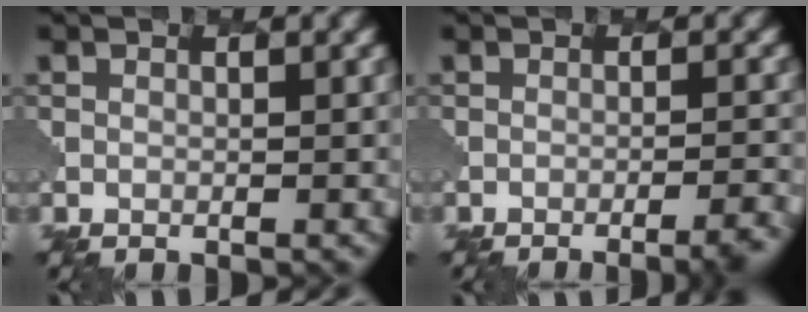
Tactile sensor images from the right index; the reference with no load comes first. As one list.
[{"total": 4.0, "force": [-2.9, 1.0, 2.6], "torque": [-0.020, 0.010, -0.041]}]